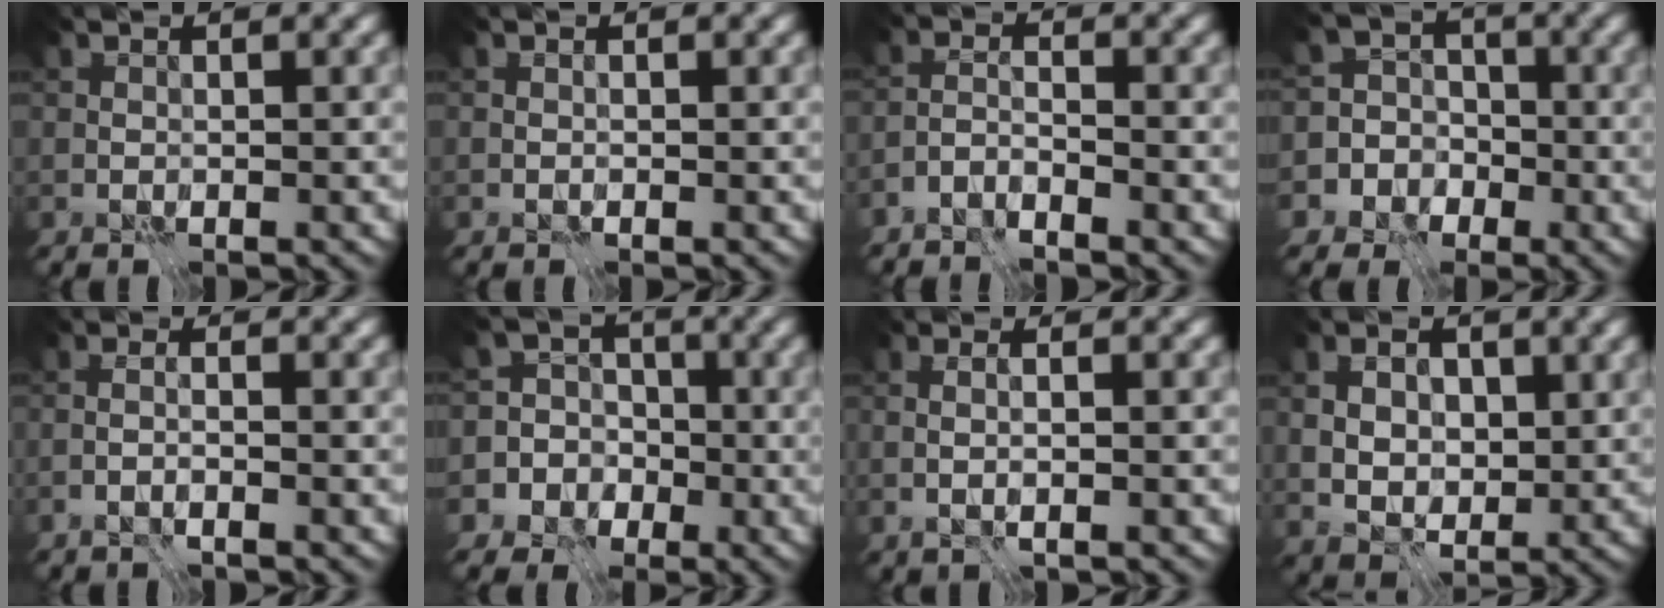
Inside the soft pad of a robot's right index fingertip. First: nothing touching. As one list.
[{"total": 0.0}, {"total": 2.1, "force": [-2.0, 0.0, 0.5], "torque": [-0.007, 0.007, -0.045]}, {"total": 7.9, "force": [-3.3, 7.2, 0.6], "torque": [-0.008, 0.006, -0.086]}, {"total": 1.2, "force": [-0.9, -0.2, 0.7], "torque": [-0.012, 0.006, -0.020]}, {"total": 8.9, "force": [-3.0, 8.3, 1.0], "torque": [-0.028, 0.014, -0.078]}, {"total": 1.6, "force": [-0.2, 0.2, 1.6], "torque": [-0.025, 0.005, -0.001]}, {"total": 4.5, "force": [0.7, 3.0, 3.2], "torque": [-0.058, -0.001, 0.017]}]